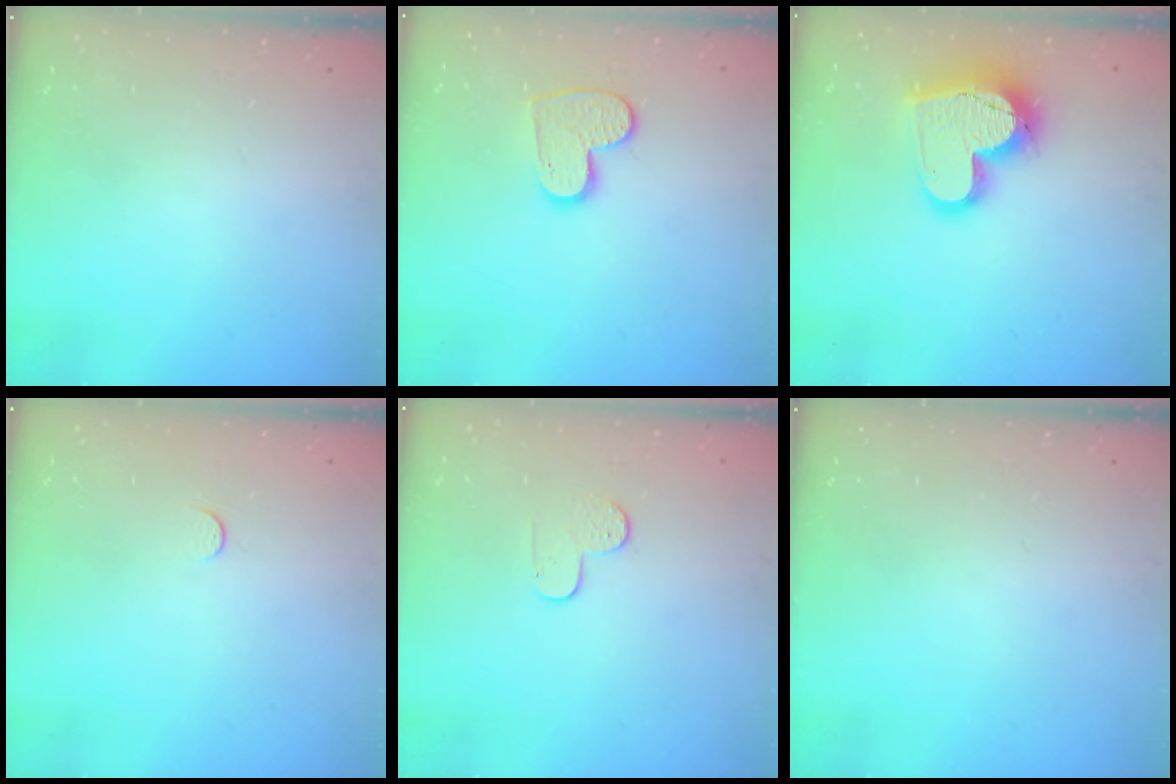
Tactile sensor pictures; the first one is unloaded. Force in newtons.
{"total": 10.0, "press": 10.0, "slide": 0.9}
{"total": 17.1, "press": 17.0, "slide": 1.5}
{"total": 3.5, "press": 3.5, "slide": 0.4}
{"total": 5.8, "press": 5.7, "slide": 0.6}
{"total": 0.0}